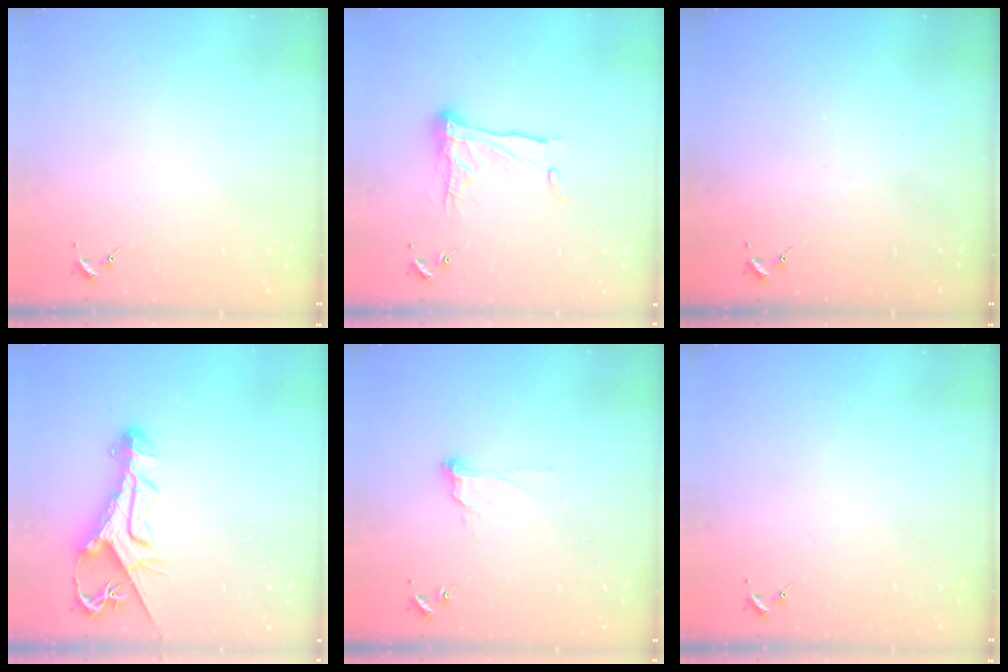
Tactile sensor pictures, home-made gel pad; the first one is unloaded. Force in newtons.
{"total": 13.3, "press": 13.3, "slide": 1.1}
{"total": 0.0}
{"total": 11.9, "press": 11.8, "slide": 1.3}
{"total": 8.2, "press": 8.2, "slide": 0.7}
{"total": 0.0}